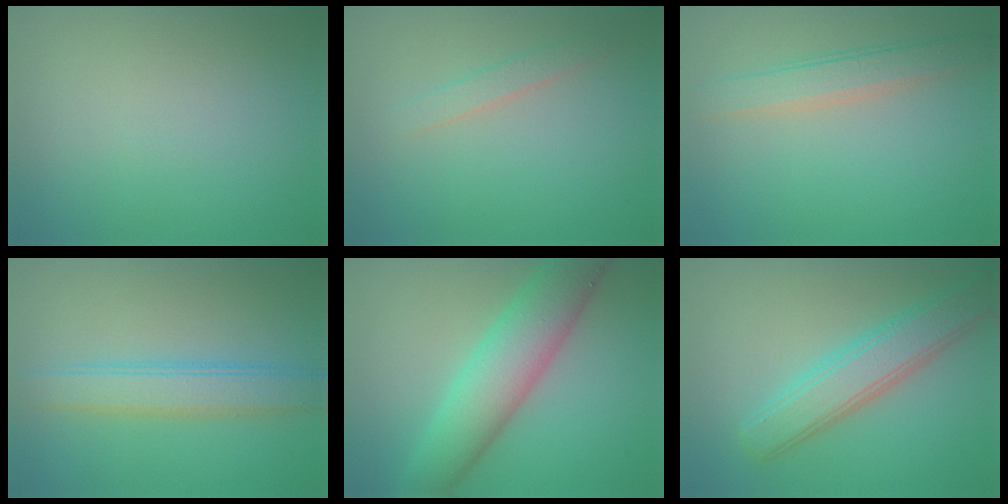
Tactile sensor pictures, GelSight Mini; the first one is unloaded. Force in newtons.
{"total": 1.4, "press": 1.4, "slide": 0.0}
{"total": 2.9, "press": 2.9, "slide": 0.2}
{"total": 3.8, "press": 3.8, "slide": 0.1}
{"total": 7.1, "press": 7.1, "slide": 0.2}
{"total": 5.0, "press": 5.0, "slide": 0.2}